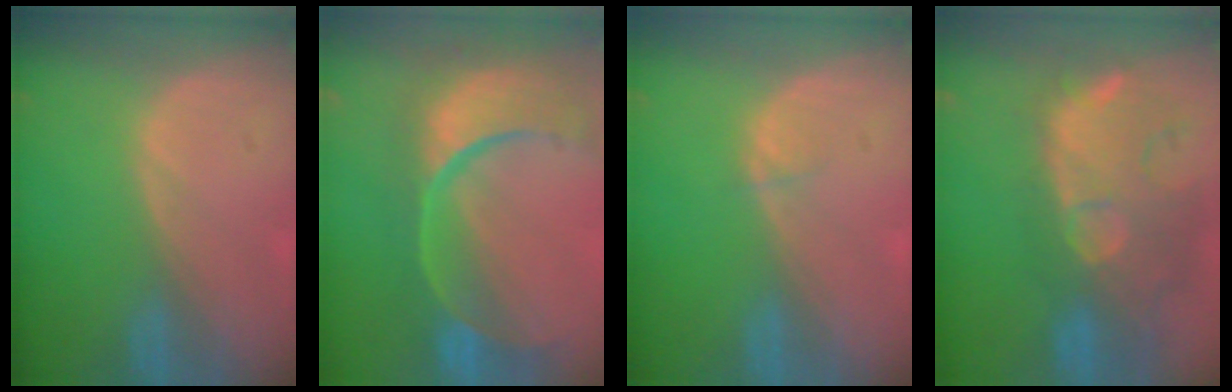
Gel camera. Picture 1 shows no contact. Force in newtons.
{"total": 13.8, "press": 10.9, "slide": 8.4}
{"total": 0.8, "press": 0.8, "slide": 0.1}
{"total": 12.9, "press": 11.3, "slide": 6.2}